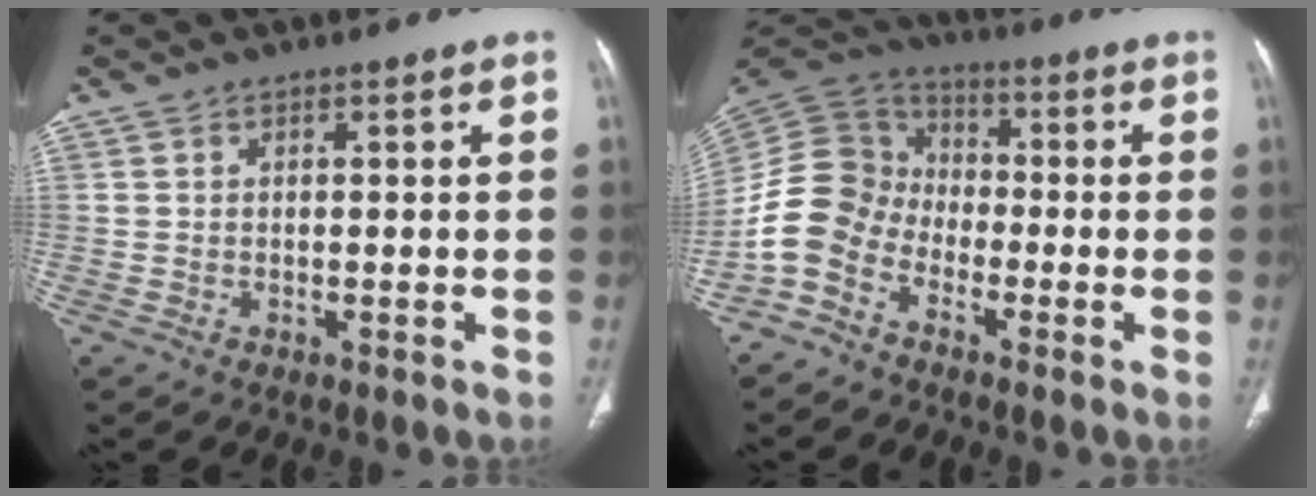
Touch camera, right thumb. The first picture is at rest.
{"total": 11.2, "force": [-5.2, 8.4, 5.2], "torque": [-0.096, 0.055, -0.121]}